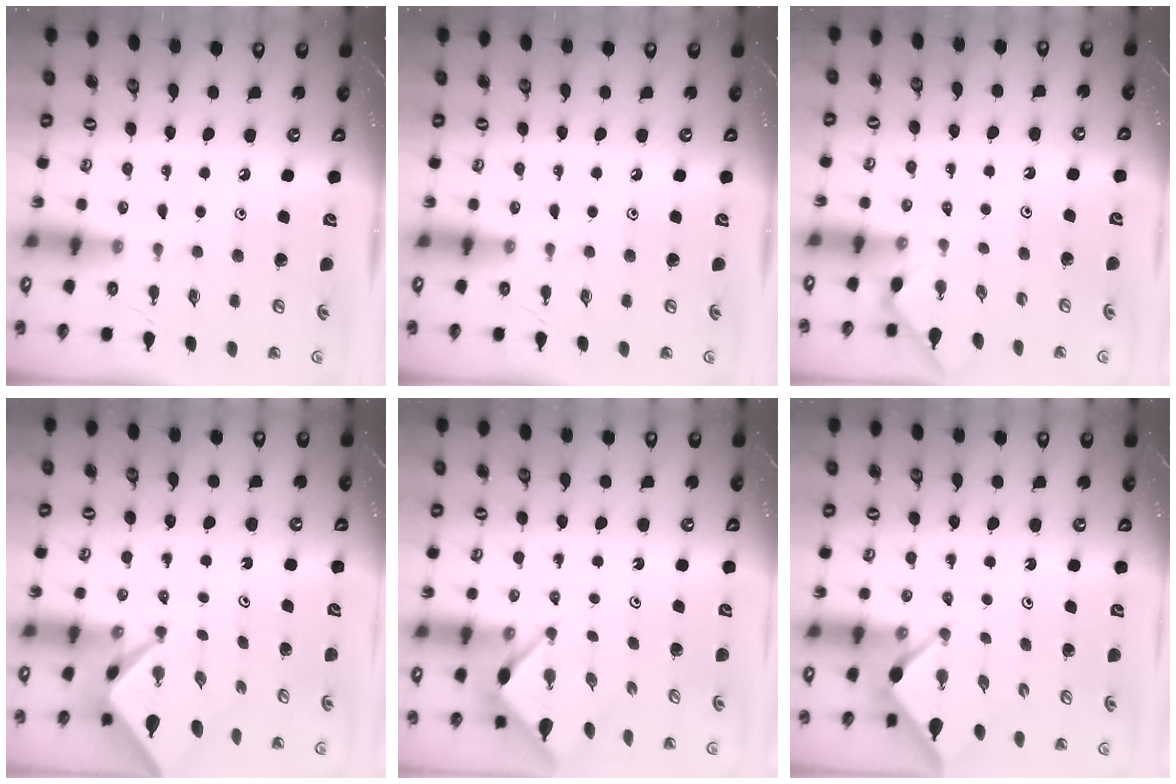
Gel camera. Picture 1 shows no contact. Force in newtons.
{"total": 0.0}
{"total": 0.0}
{"total": 2.4, "press": 2.4, "slide": 0.2}
{"total": 2.9, "press": 2.9, "slide": 0.3}
{"total": 3.1, "press": 3.0, "slide": 0.4}